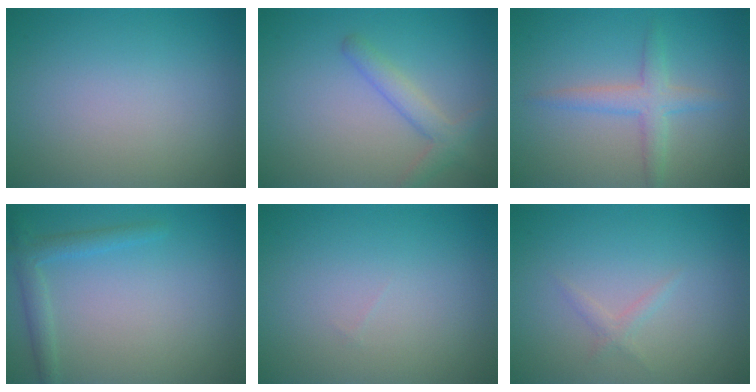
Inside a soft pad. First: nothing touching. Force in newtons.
{"total": 2.5, "press": 2.5, "slide": 0.1}
{"total": 2.7, "press": 2.7, "slide": 0.1}
{"total": 2.0, "press": 2.0, "slide": 0.1}
{"total": 0.0}
{"total": 0.9, "press": 0.9, "slide": 0.0}